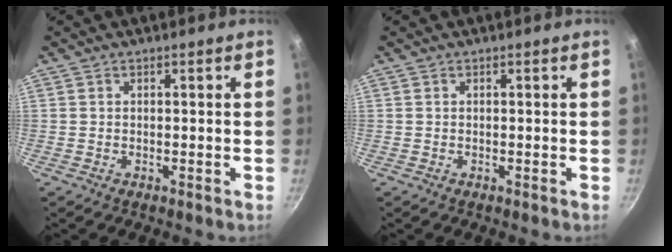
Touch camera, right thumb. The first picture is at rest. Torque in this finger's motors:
{"motor_torque": [0.16, 0.02, -0.14, 0.03, 0.02]}